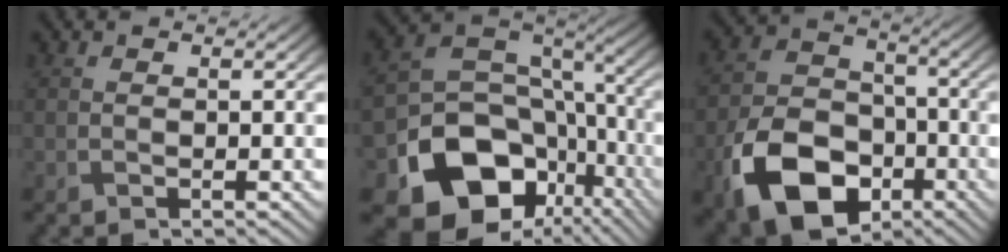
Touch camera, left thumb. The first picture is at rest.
{"total": 16.3, "force": [-6.9, 12.2, 8.3], "torque": [-0.173, -0.048, -0.099]}
{"total": 13.4, "force": [-6.4, 8.9, 7.8], "torque": [-0.185, -0.028, -0.123]}